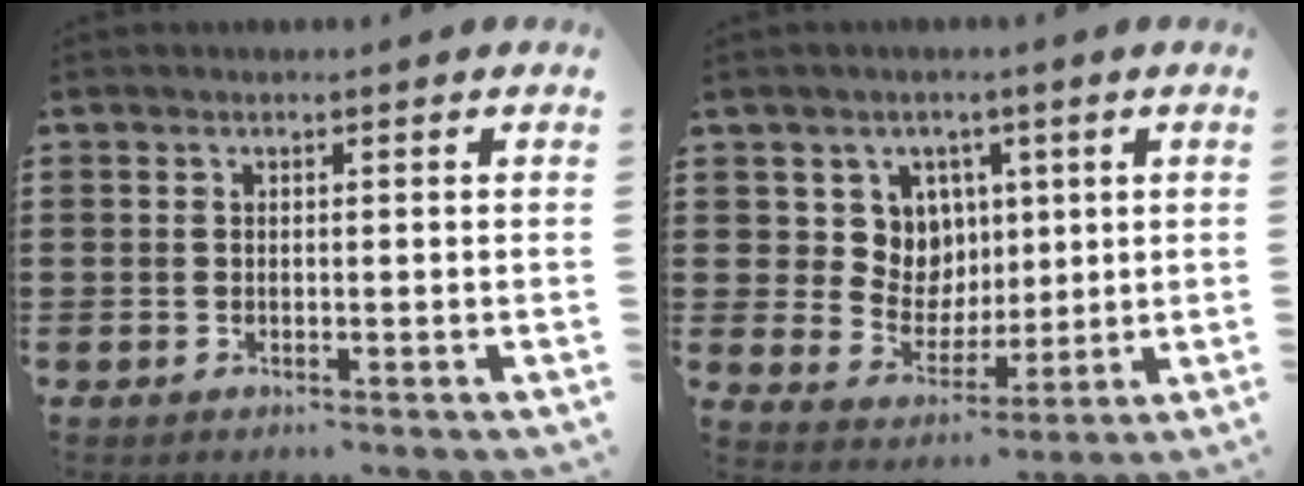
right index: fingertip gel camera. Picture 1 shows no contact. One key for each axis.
{"total": 7.5, "fx": 2.7, "fy": 6.7, "fz": 1.8, "tx": -0.064, "ty": 0.002, "tz": 0.053}